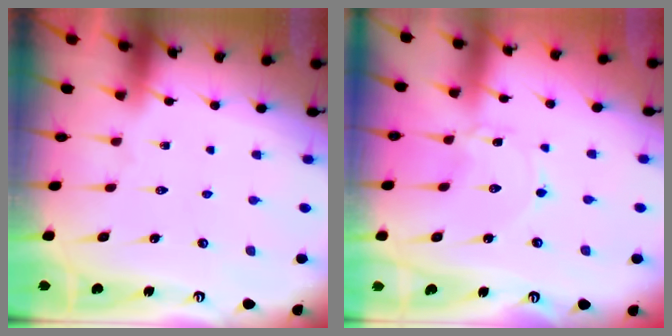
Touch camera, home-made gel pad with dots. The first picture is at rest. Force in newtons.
{"total": 0.8, "press": 0.8, "slide": 0.1}